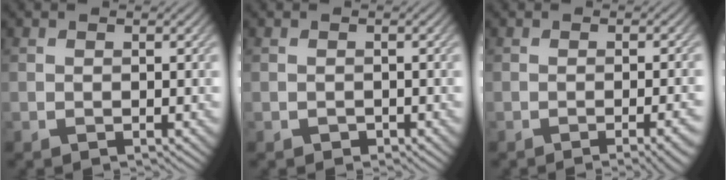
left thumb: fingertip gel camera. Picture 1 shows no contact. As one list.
[{"total": 0.7, "force": [-0.4, 0.5, 0.1], "torque": [-0.001, -0.006, -0.006]}, {"total": 4.3, "force": [-1.9, 0.9, 3.7], "torque": [-0.040, 0.006, -0.025]}]